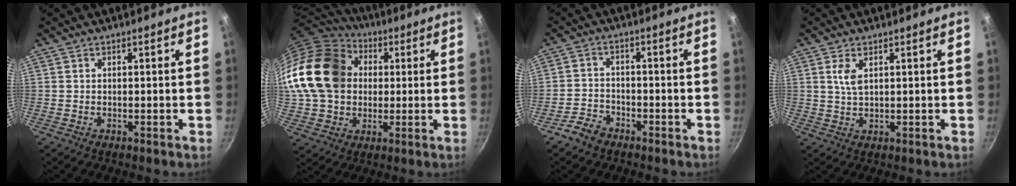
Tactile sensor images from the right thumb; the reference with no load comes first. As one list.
[{"total": 22.4, "force": [3.4, 17.7, 13.4], "torque": [-0.237, 0.032, 0.061]}, {"total": 4.6, "force": [-3.3, 2.9, 1.5], "torque": [-0.023, 0.036, -0.061]}, {"total": 3.4, "force": [1.3, 1.6, 2.7], "torque": [-0.053, -0.008, 0.027]}]